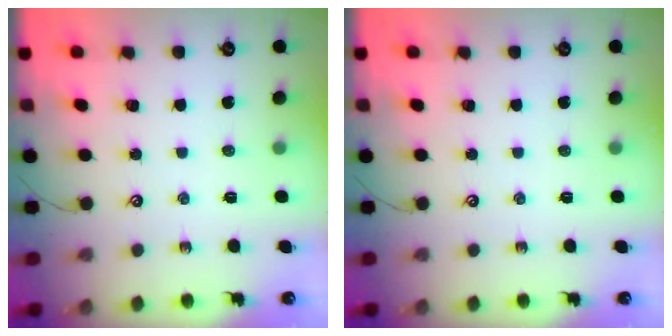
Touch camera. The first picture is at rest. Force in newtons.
{"total": 0.0}